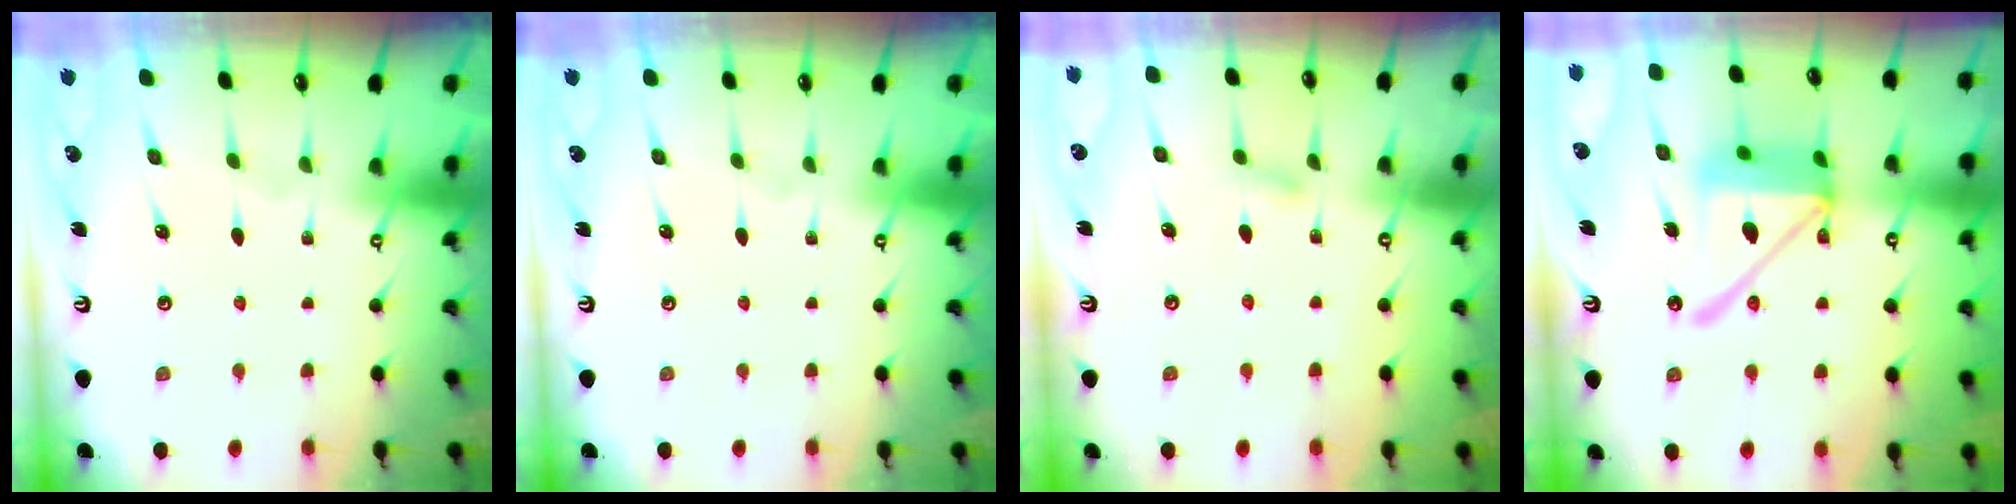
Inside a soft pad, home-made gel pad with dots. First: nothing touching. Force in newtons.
{"total": 0.0}
{"total": 4.3, "press": 4.2, "slide": 0.6}
{"total": 17.7, "press": 17.5, "slide": 2.5}